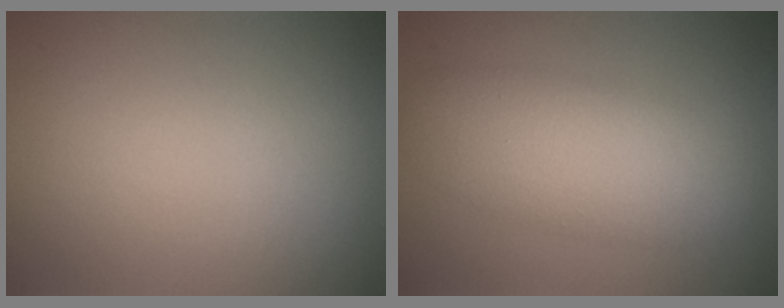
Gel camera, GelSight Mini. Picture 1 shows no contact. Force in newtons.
{"total": 5.7, "press": 5.7, "slide": 0.2}